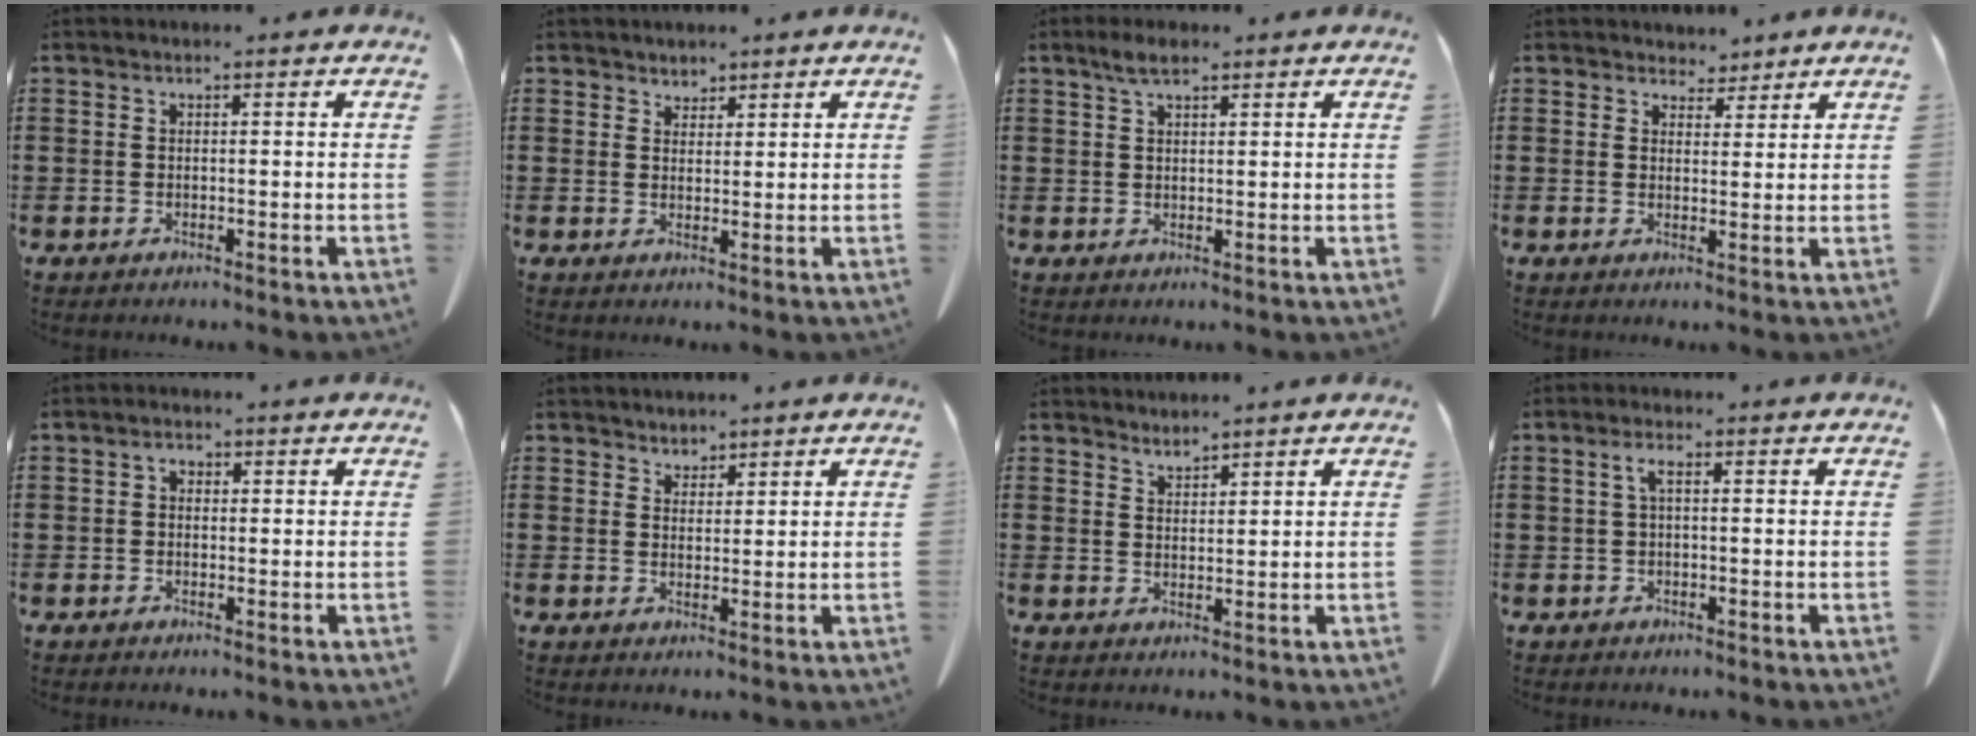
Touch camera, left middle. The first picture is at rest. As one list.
[{"total": 2.0, "force": [1.7, 0.9, -0.2], "torque": [-0.003, 0.003, 0.033]}, {"total": 2.8, "force": [2.0, 0.9, 1.8], "torque": [-0.041, 0.002, 0.036]}, {"total": 3.6, "force": [3.3, 1.5, 0.2], "torque": [-0.007, -0.005, 0.060]}, {"total": 1.4, "force": [0.1, 0.9, 1.0], "torque": [-0.023, 0.005, 0.002]}, {"total": 2.3, "force": [2.1, 0.9, -0.1], "torque": [-0.004, 0.001, 0.040]}, {"total": 2.2, "force": [2.2, 0.1, -0.2], "torque": [0.000, -0.006, 0.043]}, {"total": 2.1, "force": [0.2, 0.6, 2.1], "torque": [-0.041, 0.003, 0.003]}]